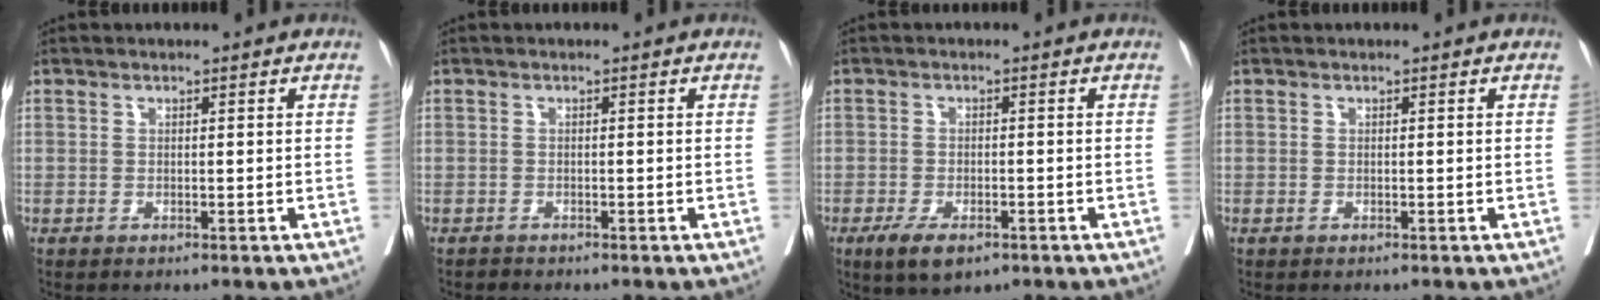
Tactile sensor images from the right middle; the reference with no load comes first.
{"total": 0.6, "force": [-0.6, 0.1, 0.0], "torque": [-0.005, -0.001, -0.013]}
{"total": 5.3, "force": [-3.3, 2.0, 3.7], "torque": [-0.065, -0.008, -0.052]}
{"total": 0.0}